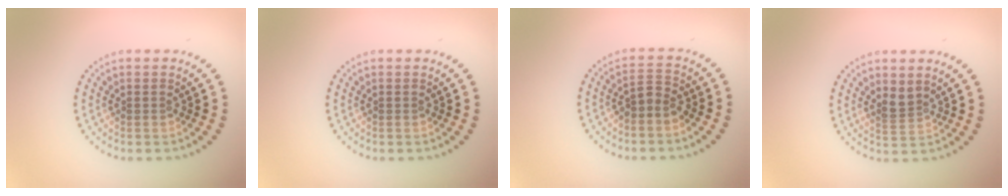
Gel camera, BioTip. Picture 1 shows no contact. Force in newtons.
{"total": 0.0}
{"total": 1.7, "press": 1.3, "slide": 1.1}
{"total": 1.6, "press": 1.3, "slide": 1.0}